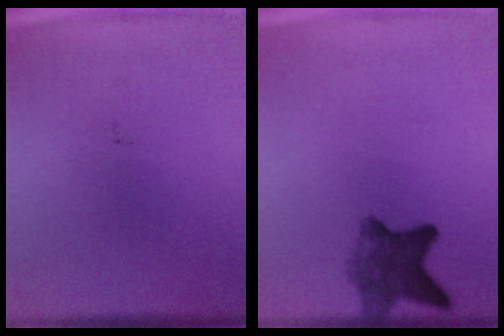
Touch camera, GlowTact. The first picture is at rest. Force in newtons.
{"total": 6.2}